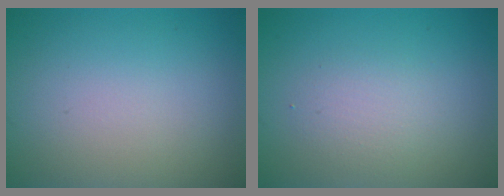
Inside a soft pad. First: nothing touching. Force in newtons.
{"total": 2.0, "press": 2.0, "slide": 0.1}